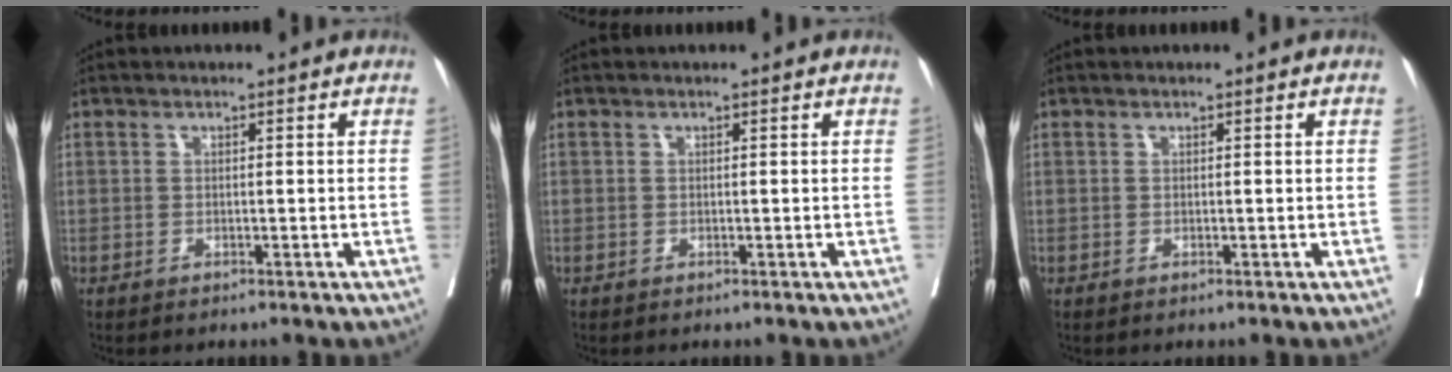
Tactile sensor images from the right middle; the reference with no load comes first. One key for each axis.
{"total": 0.0}
{"total": 0.0}